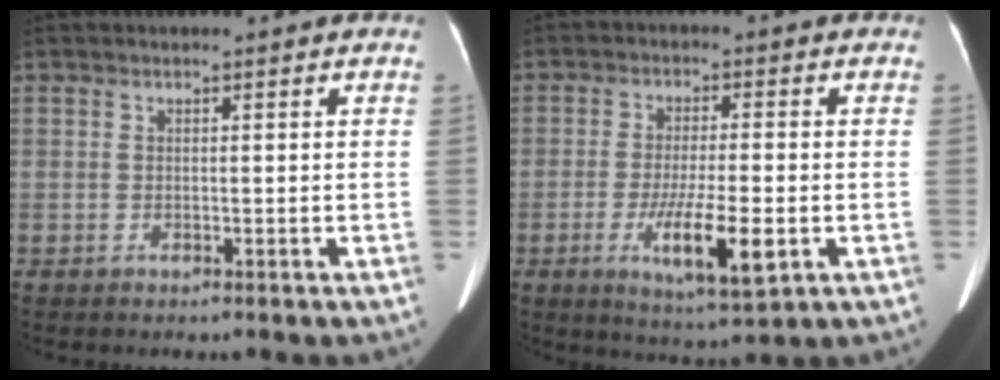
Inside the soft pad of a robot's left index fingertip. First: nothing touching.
{"total": 9.1, "force": [-2.9, 1.4, 8.5], "torque": [-0.152, -0.020, -0.046]}